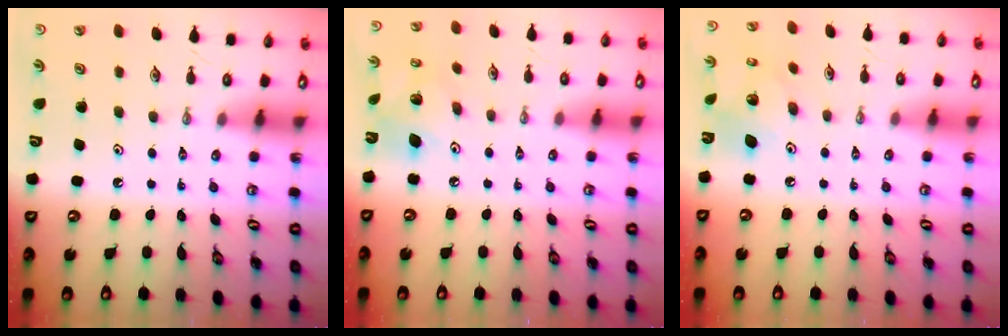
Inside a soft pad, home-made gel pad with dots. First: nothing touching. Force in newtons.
{"total": 10.5, "press": 10.5, "slide": 1.0}
{"total": 9.6, "press": 9.6, "slide": 0.3}